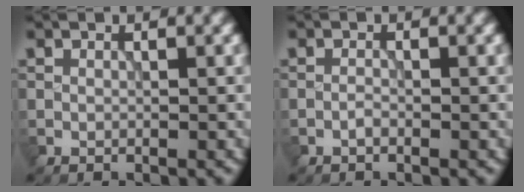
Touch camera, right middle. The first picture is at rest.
{"total": 0.6, "force": [-0.4, 0.2, 0.4], "torque": [-0.007, 0.002, -0.010]}